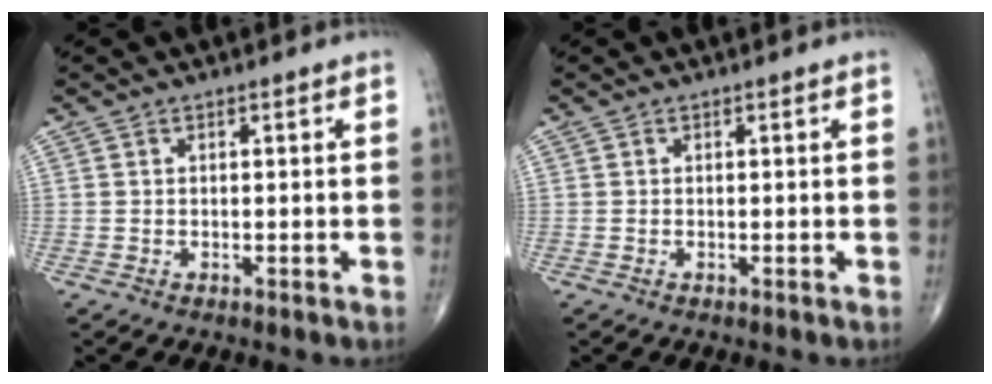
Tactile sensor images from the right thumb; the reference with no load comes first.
{"total": 0.0}